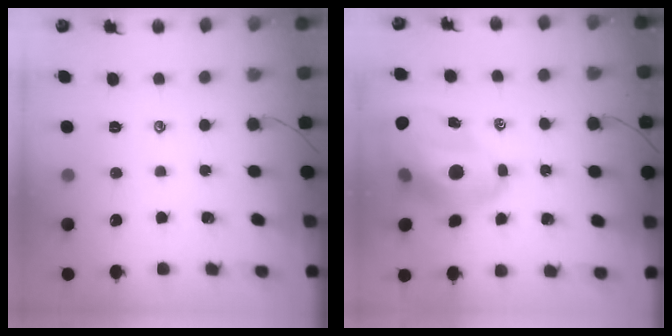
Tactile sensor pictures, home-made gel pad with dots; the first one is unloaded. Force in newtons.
{"total": 15.9, "press": 15.2, "slide": 4.5}